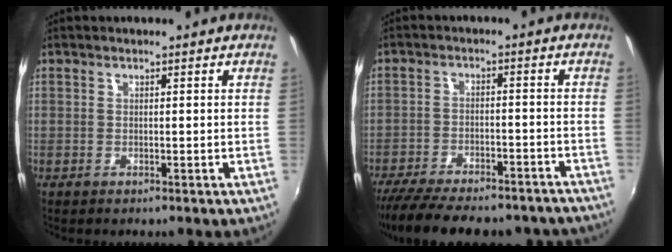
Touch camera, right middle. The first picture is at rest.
{"total": 22.6, "force": [-19.1, 6.9, 10.0], "torque": [-0.204, -0.017, -0.257]}